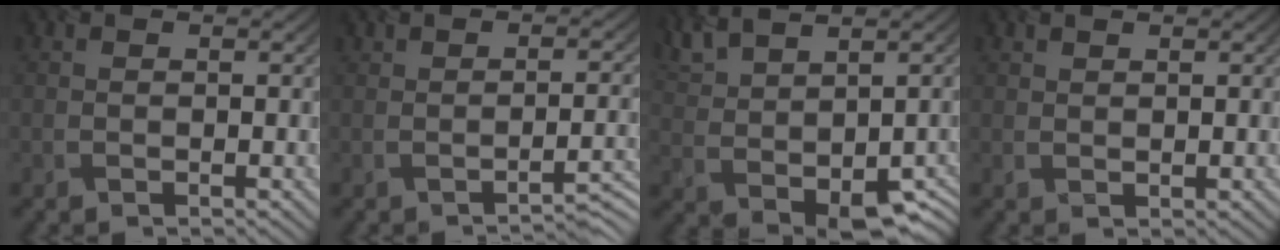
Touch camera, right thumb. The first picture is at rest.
{"total": 2.1, "force": [-1.4, 0.2, 1.6], "torque": [-0.028, 0.010, -0.027]}
{"total": 8.4, "force": [3.2, 4.0, 6.7], "torque": [-0.147, -0.009, 0.077]}
{"total": 0.8, "force": [0.6, 0.5, 0.2], "torque": [-0.003, -0.003, 0.015]}